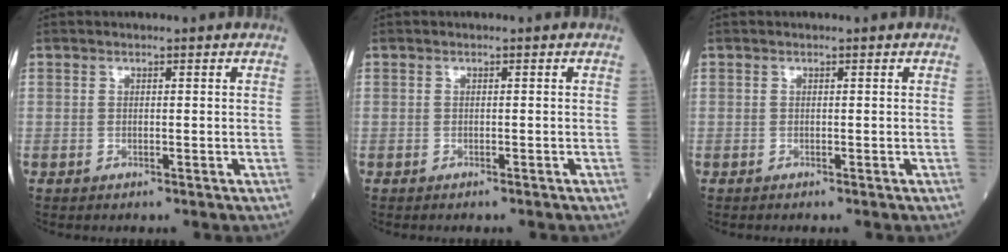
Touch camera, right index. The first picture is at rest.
{"total": 1.0, "force": [-0.9, -0.1, 0.5], "torque": [-0.010, 0.000, -0.008]}
{"total": 0.0}